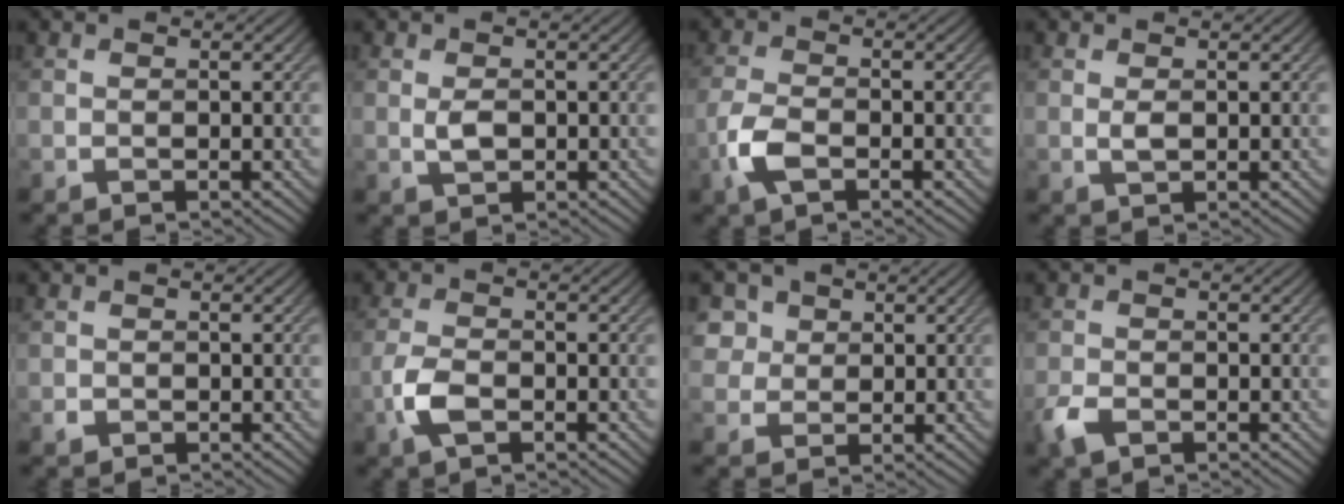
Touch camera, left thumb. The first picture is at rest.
{"total": 1.7, "force": [0.0, 1.0, 1.4], "torque": [-0.032, -0.001, 0.002]}
{"total": 4.4, "force": [-2.1, 1.9, 3.3], "torque": [-0.085, -0.001, -0.052]}
{"total": 1.2, "force": [0.3, 0.4, 1.1], "torque": [-0.025, 0.000, 0.006]}
{"total": 0.8, "force": [-0.3, 0.7, 0.2], "torque": [-0.003, -0.005, -0.007]}
{"total": 4.0, "force": [-1.7, 1.8, 3.1], "torque": [-0.077, -0.001, -0.042]}
{"total": 3.9, "force": [1.8, 3.2, 1.2], "torque": [-0.050, -0.004, 0.042]}
{"total": 2.8, "force": [-1.6, 1.4, 1.7], "torque": [-0.043, -0.006, -0.037]}